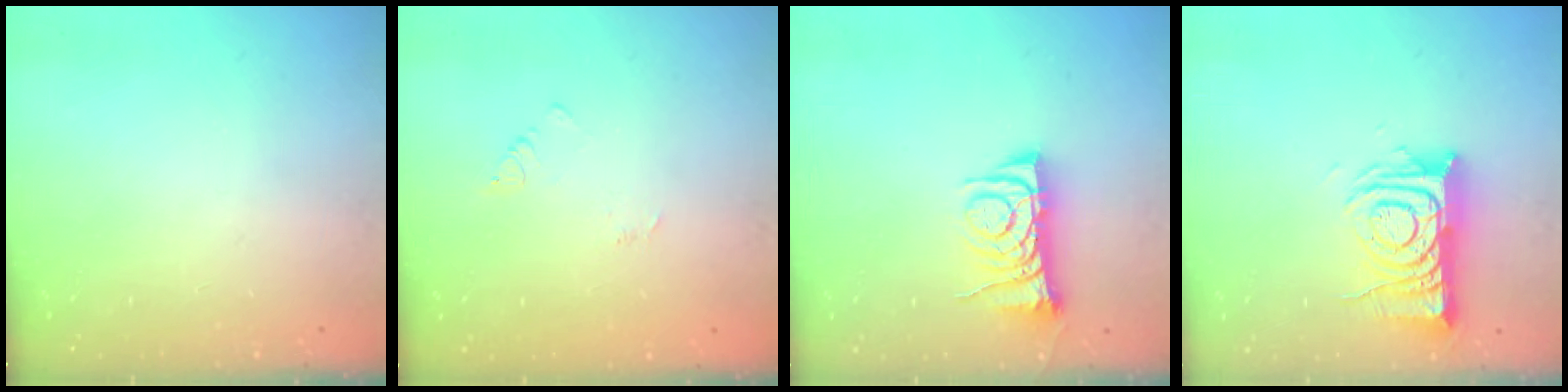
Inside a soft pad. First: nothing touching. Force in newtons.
{"total": 2.4, "press": 2.4, "slide": 0.3}
{"total": 7.8, "press": 7.7, "slide": 1.0}
{"total": 11.7, "press": 11.6, "slide": 1.0}